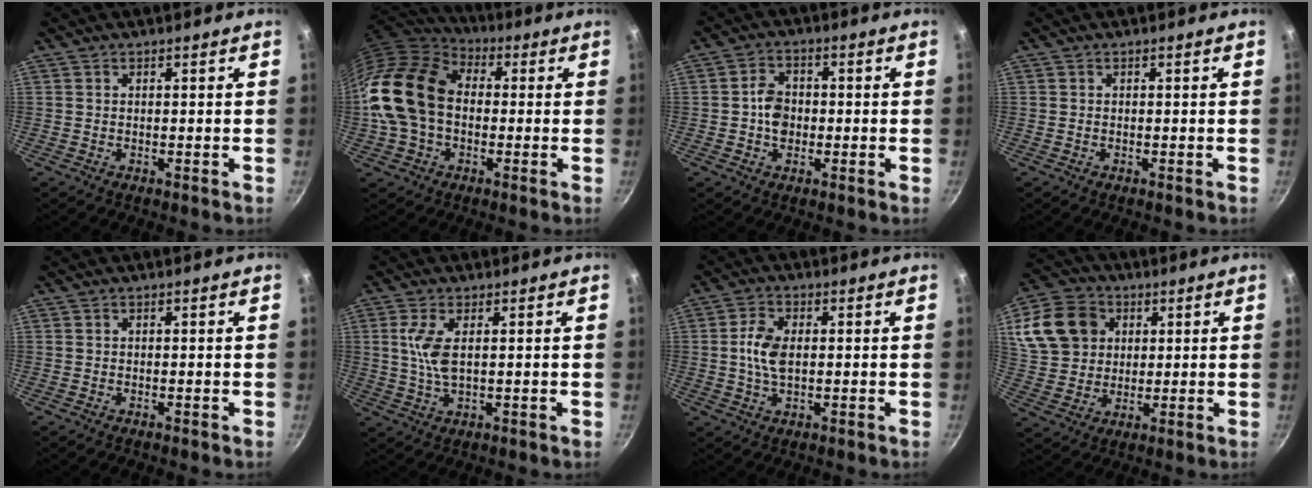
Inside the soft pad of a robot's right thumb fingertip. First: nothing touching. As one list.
[{"total": 18.5, "force": [-0.4, 13.5, 12.8], "torque": [-0.233, 0.036, -0.020]}, {"total": 5.3, "force": [-0.6, 4.1, 3.3], "torque": [-0.036, 0.014, -0.016]}, {"total": 0.0}, {"total": 0.0}, {"total": 5.9, "force": [1.1, 2.2, 5.3], "torque": [-0.116, -0.001, 0.025]}, {"total": 6.3, "force": [0.3, 3.6, 5.1], "torque": [-0.098, 0.005, 0.003]}, {"total": 16.3, "force": [5.3, 13.1, 8.0], "torque": [-0.146, 0.006, 0.097]}]